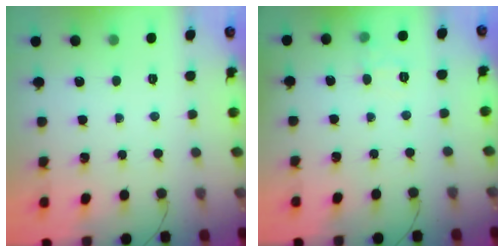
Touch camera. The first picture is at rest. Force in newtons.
{"total": 6.0, "press": 5.8, "slide": 1.6}